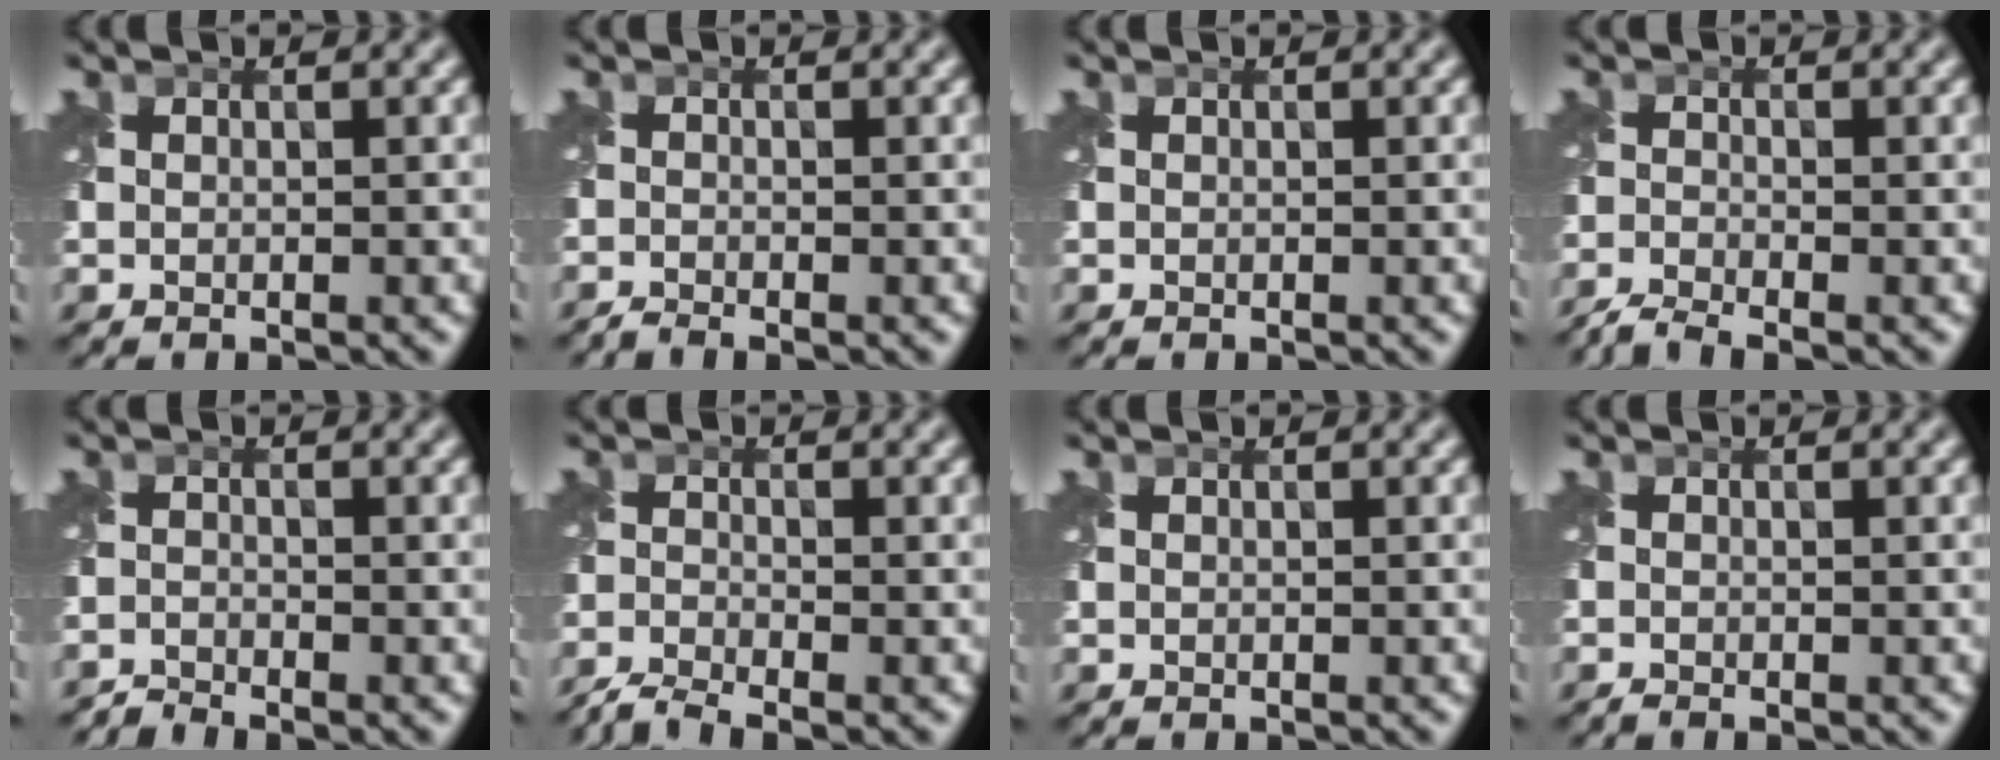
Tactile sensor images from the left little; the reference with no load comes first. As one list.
[{"total": 1.1, "force": [-1.0, 0.0, 0.3], "torque": [-0.007, -0.002, -0.028]}, {"total": 0.0}, {"total": 2.8, "force": [-2.5, 0.5, 1.1], "torque": [-0.025, -0.004, -0.060]}, {"total": 1.7, "force": [-1.7, -0.1, 0.0], "torque": [-0.002, 0.003, -0.041]}, {"total": 3.3, "force": [-3.0, 0.6, 1.3], "torque": [-0.029, -0.005, -0.069]}, {"total": 0.0}, {"total": 0.5, "force": [-0.5, 0.0, 0.2], "torque": [-0.005, -0.002, -0.014]}]